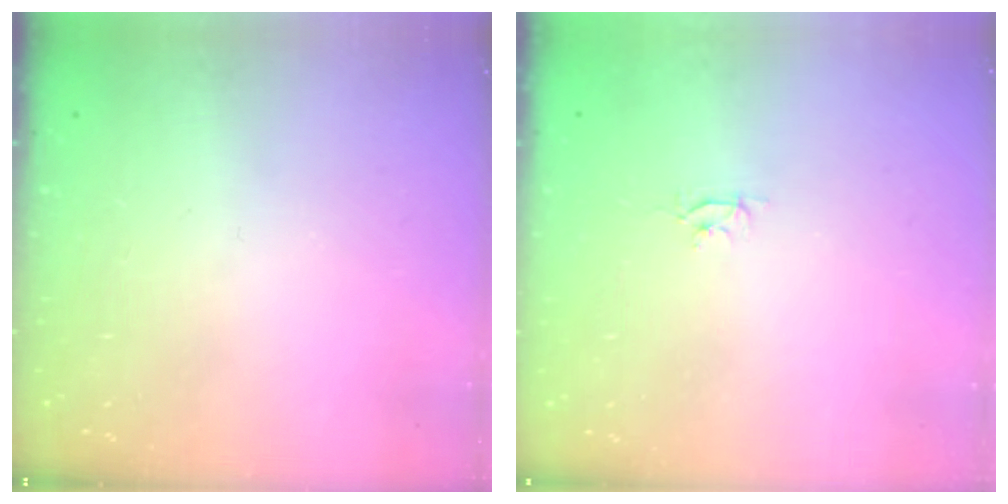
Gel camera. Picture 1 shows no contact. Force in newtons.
{"total": 2.6, "press": 2.6, "slide": 0.3}